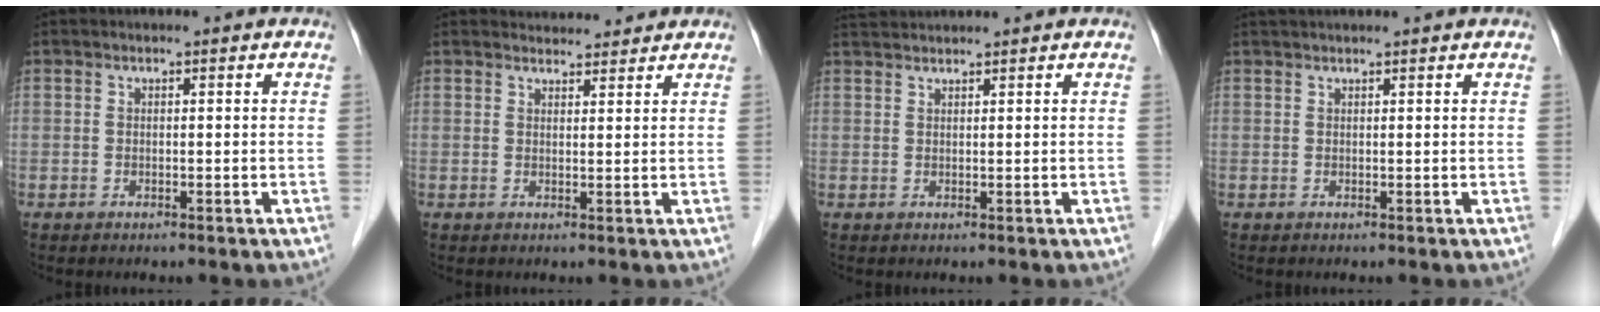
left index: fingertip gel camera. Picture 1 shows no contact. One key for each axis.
{"total": 4.3, "fx": 4.2, "fy": 1.0, "fz": 0.1, "tx": -0.005, "ty": 0.012, "tz": 0.052}
{"total": 3.5, "fx": 3.4, "fy": -0.5, "fz": 0.6, "tx": -0.011, "ty": 0.026, "tz": 0.065}
{"total": 5.5, "fx": 5.1, "fy": -0.1, "fz": 1.9, "tx": -0.022, "ty": 0.034, "tz": 0.069}